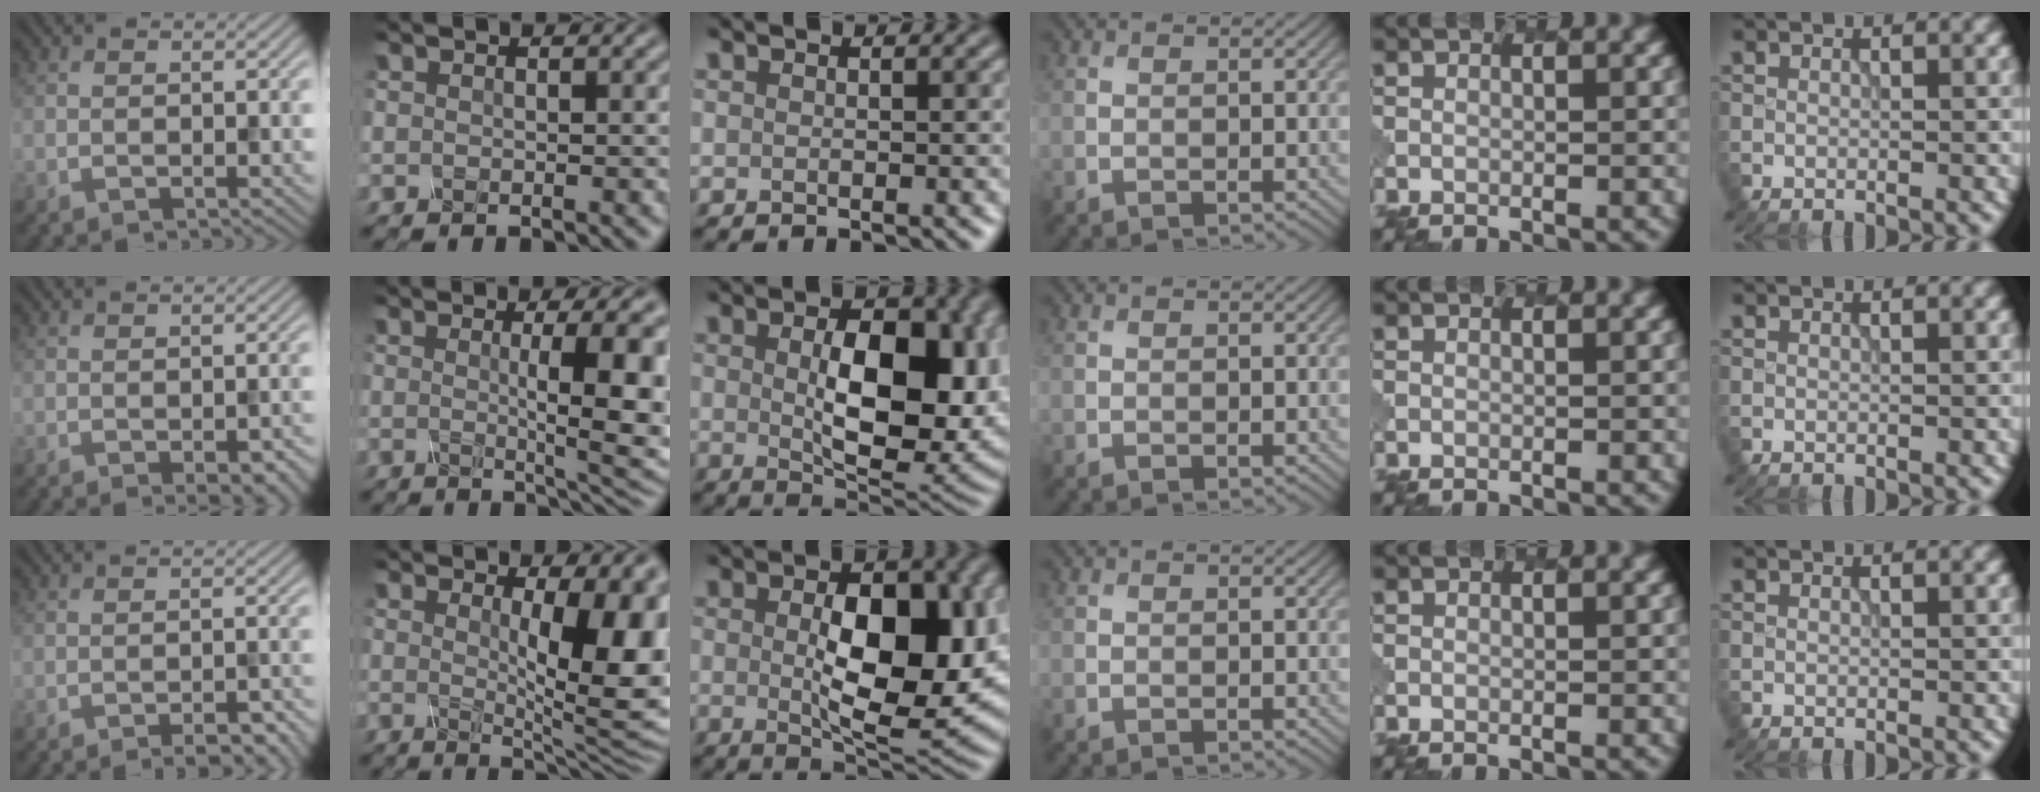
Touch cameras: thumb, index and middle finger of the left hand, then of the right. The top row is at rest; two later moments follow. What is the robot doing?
{"motion": "screw", "object": "spray bottle"}